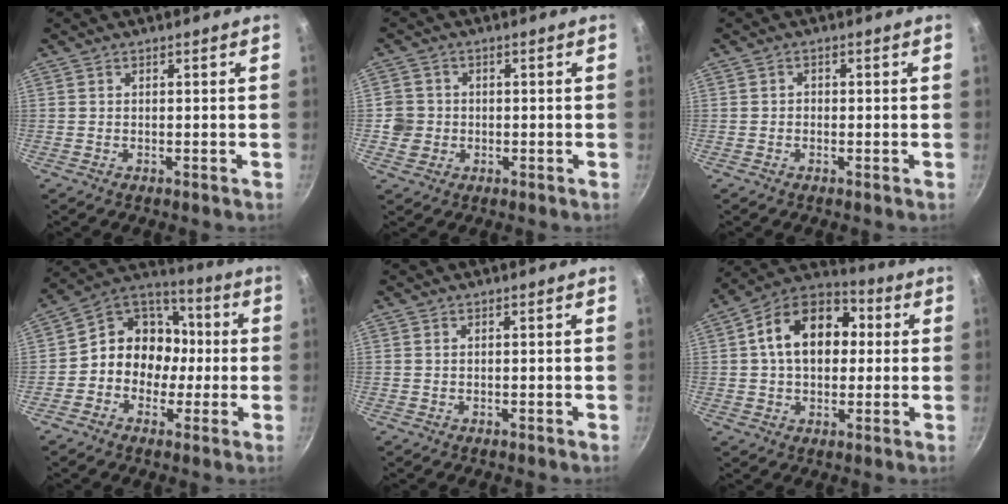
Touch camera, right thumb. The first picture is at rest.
{"total": 4.3, "force": [-0.5, 4.2, 0.9], "torque": [0.005, 0.007, -0.011]}
{"total": 0.9, "force": [-0.3, 0.8, 0.3], "torque": [0.008, 0.005, -0.010]}
{"total": 13.9, "force": [-1.3, 11.5, 7.7], "torque": [-0.071, 0.041, -0.035]}
{"total": 0.0}
{"total": 16.2, "force": [2.5, 10.9, 11.8], "torque": [-0.159, 0.025, 0.030]}